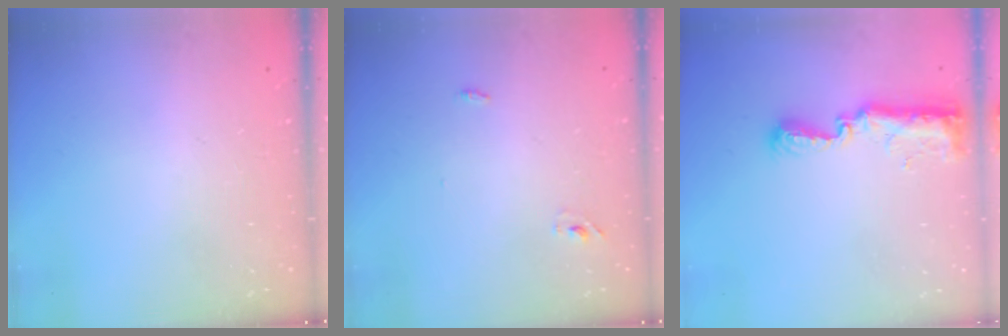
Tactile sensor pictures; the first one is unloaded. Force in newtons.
{"total": 2.9, "press": 2.7, "slide": 1.0}
{"total": 8.9, "press": 8.9, "slide": 0.8}